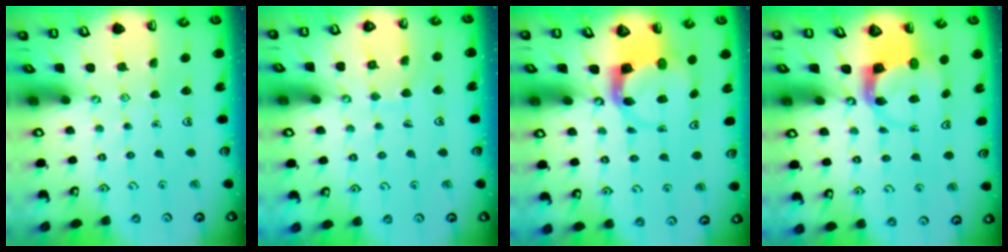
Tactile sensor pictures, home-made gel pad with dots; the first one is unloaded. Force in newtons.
{"total": 6.1, "press": 6.1, "slide": 0.5}
{"total": 3.5, "press": 3.5, "slide": 0.5}
{"total": 3.7, "press": 3.6, "slide": 0.5}